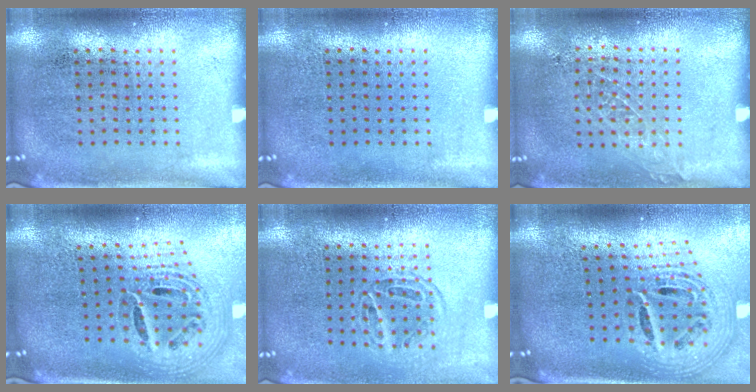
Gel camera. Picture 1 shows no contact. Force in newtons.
{"total": 0.0}
{"total": 0.8, "press": 0.8, "slide": 0.0}
{"total": 1.9, "press": 1.6, "slide": 1.1}
{"total": 1.1, "press": 1.0, "slide": 0.5}
{"total": 2.7, "press": 1.8, "slide": 2.0}